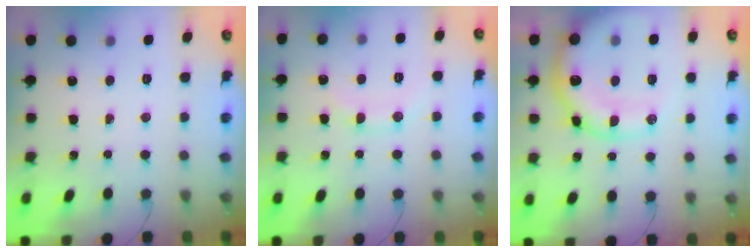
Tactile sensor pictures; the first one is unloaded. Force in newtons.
{"total": 8.1, "press": 8.0, "slide": 1.3}
{"total": 18.5, "press": 18.1, "slide": 3.8}